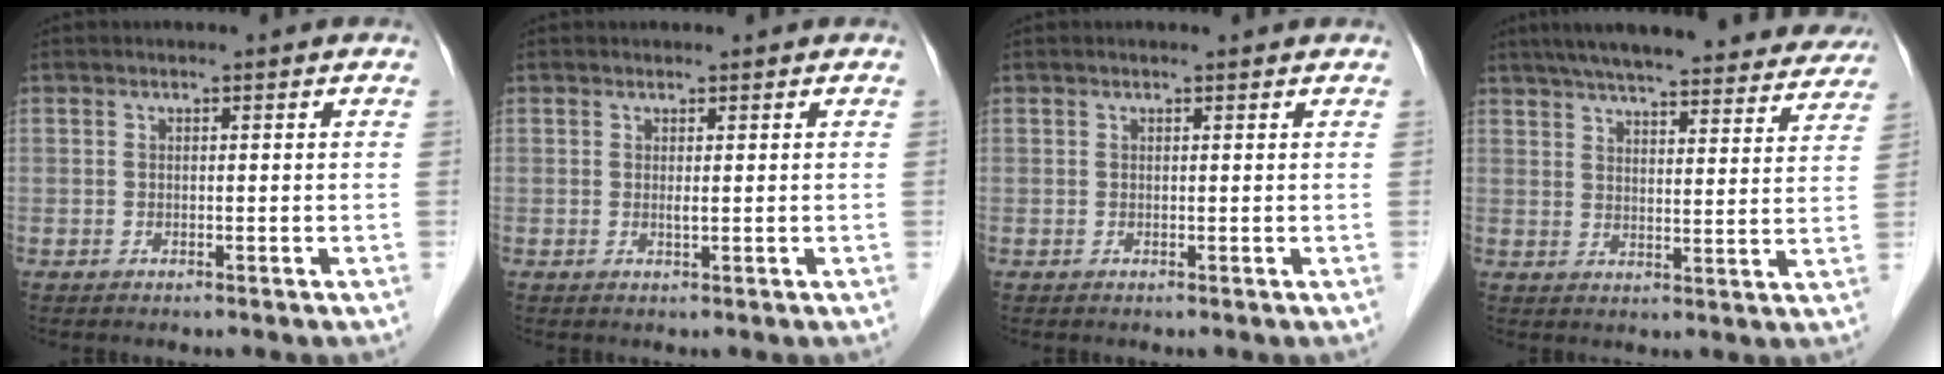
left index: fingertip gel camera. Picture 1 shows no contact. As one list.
[{"total": 0.5, "force": [0.2, 0.2, 0.5], "torque": [-0.012, -0.006, 0.000]}, {"total": 1.1, "force": [1.0, 0.1, 0.3], "torque": [-0.011, 0.006, 0.010]}, {"total": 28.0, "force": [24.6, 5.3, 12.1], "torque": [-0.191, -0.003, 0.306]}]